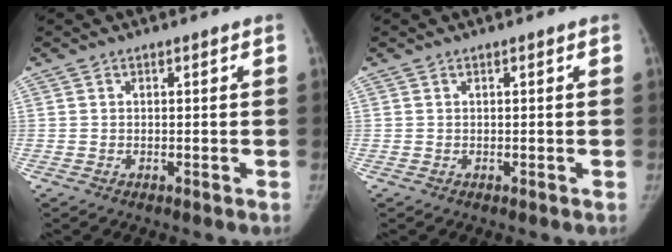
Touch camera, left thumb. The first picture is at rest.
{"total": 0.0}